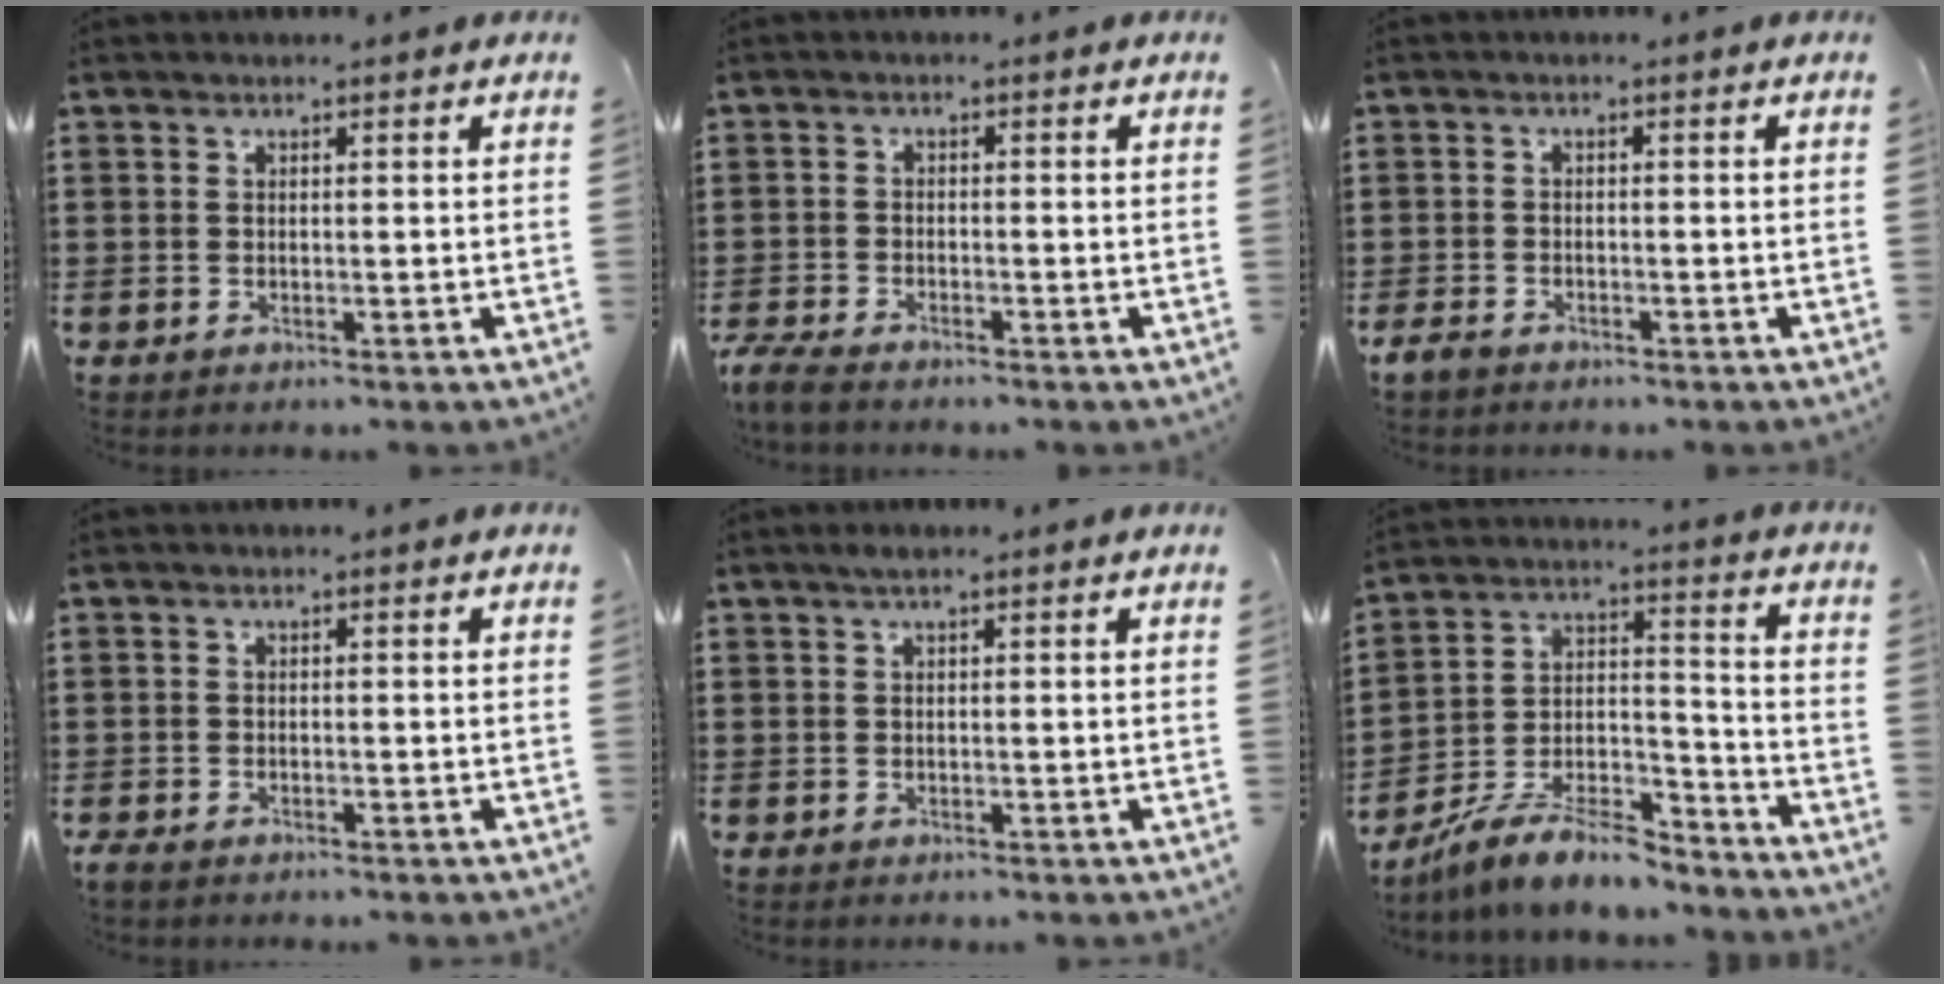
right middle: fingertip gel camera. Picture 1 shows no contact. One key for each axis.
{"total": 2.8, "fx": -2.6, "fy": 0.3, "fz": 1.0, "tx": -0.037, "ty": -0.004, "tz": -0.060}
{"total": 1.9, "fx": -1.5, "fy": 0.8, "fz": 0.8, "tx": -0.031, "ty": -0.001, "tz": -0.036}
{"total": 1.1, "fx": -1.0, "fy": 0.4, "fz": 0.4, "tx": -0.017, "ty": -0.003, "tz": -0.023}
{"total": 0.7, "fx": 0.2, "fy": 0.1, "fz": 0.7, "tx": -0.013, "ty": 0.003, "tz": 0.003}
{"total": 9.6, "fx": -8.5, "fy": 2.2, "fz": 4.0, "tx": -0.066, "ty": 0.023, "tz": -0.164}